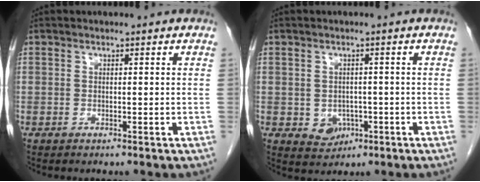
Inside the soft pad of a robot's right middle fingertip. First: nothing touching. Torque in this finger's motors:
{"motor_torque": [-0.03, 0.19, -0.07, 0.00]}